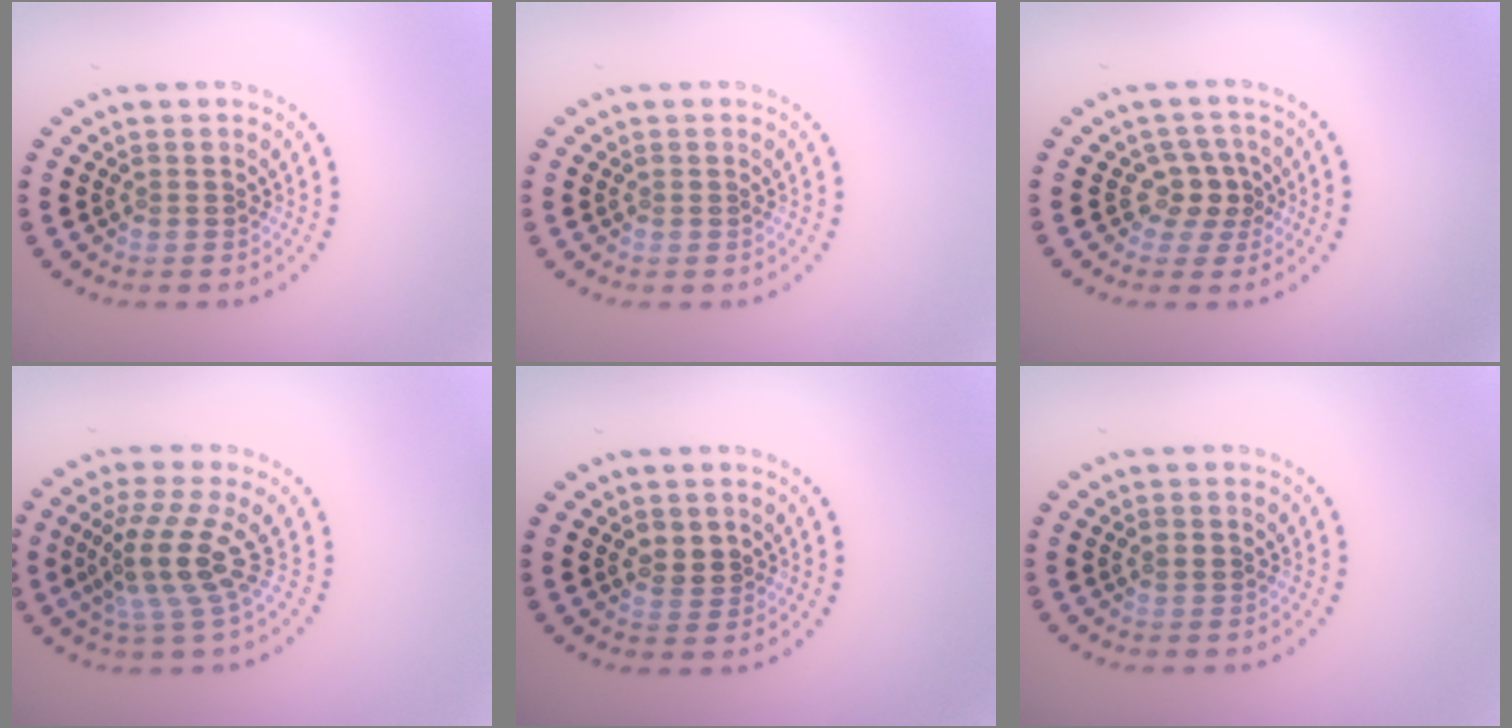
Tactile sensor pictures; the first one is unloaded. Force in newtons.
{"total": 0.0}
{"total": 2.3, "press": 1.9, "slide": 1.3}
{"total": 4.4, "press": 3.1, "slide": 3.2}
{"total": 1.7, "press": 1.6, "slide": 0.6}
{"total": 0.9, "press": 0.9, "slide": 0.1}